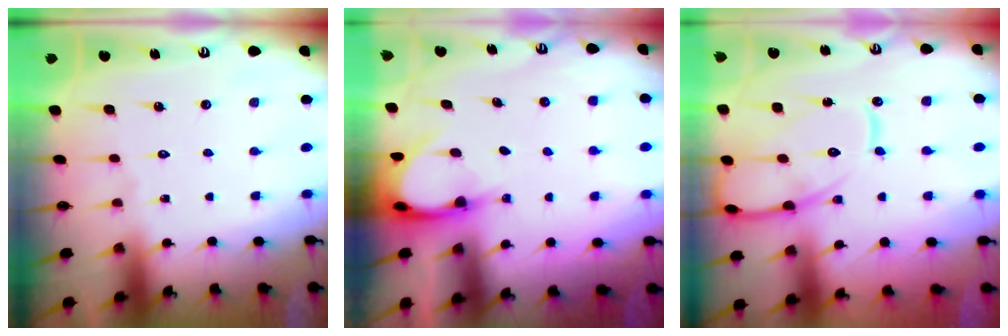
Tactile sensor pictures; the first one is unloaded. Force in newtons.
{"total": 3.7, "press": 3.7, "slide": 0.3}
{"total": 13.1, "press": 13.1, "slide": 1.2}